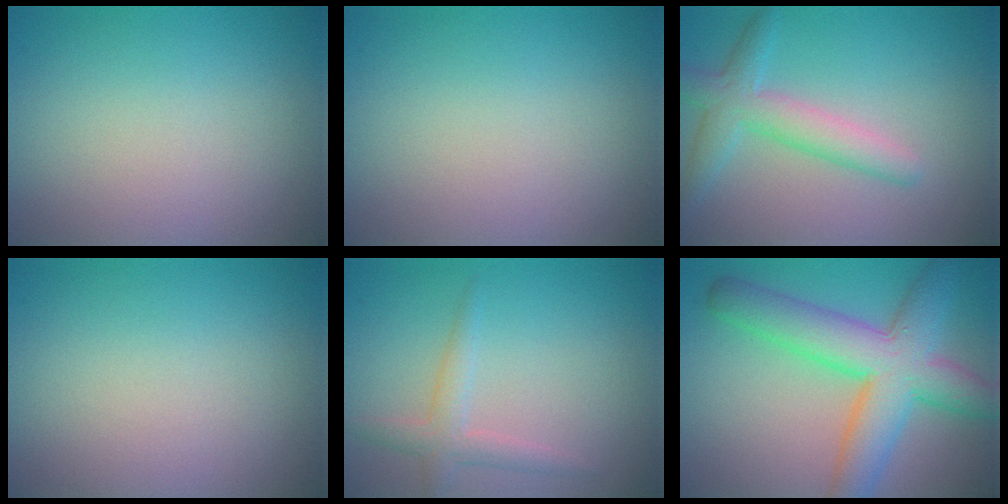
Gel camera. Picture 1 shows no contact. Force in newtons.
{"total": 0.0}
{"total": 3.6, "press": 3.6, "slide": 0.0}
{"total": 0.0}
{"total": 2.1, "press": 2.0, "slide": 0.1}
{"total": 8.1, "press": 8.1, "slide": 0.1}